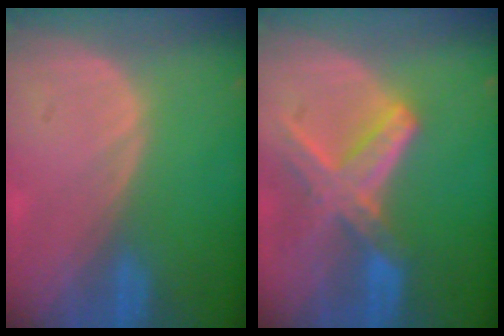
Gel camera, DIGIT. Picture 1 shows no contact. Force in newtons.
{"total": 8.2, "press": 7.3, "slide": 3.9}